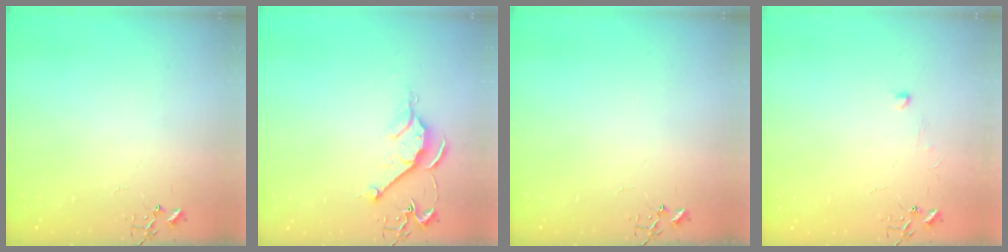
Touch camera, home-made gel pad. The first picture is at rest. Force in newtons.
{"total": 9.9, "press": 9.9, "slide": 0.4}
{"total": 0.0}
{"total": 5.4, "press": 5.4, "slide": 0.6}